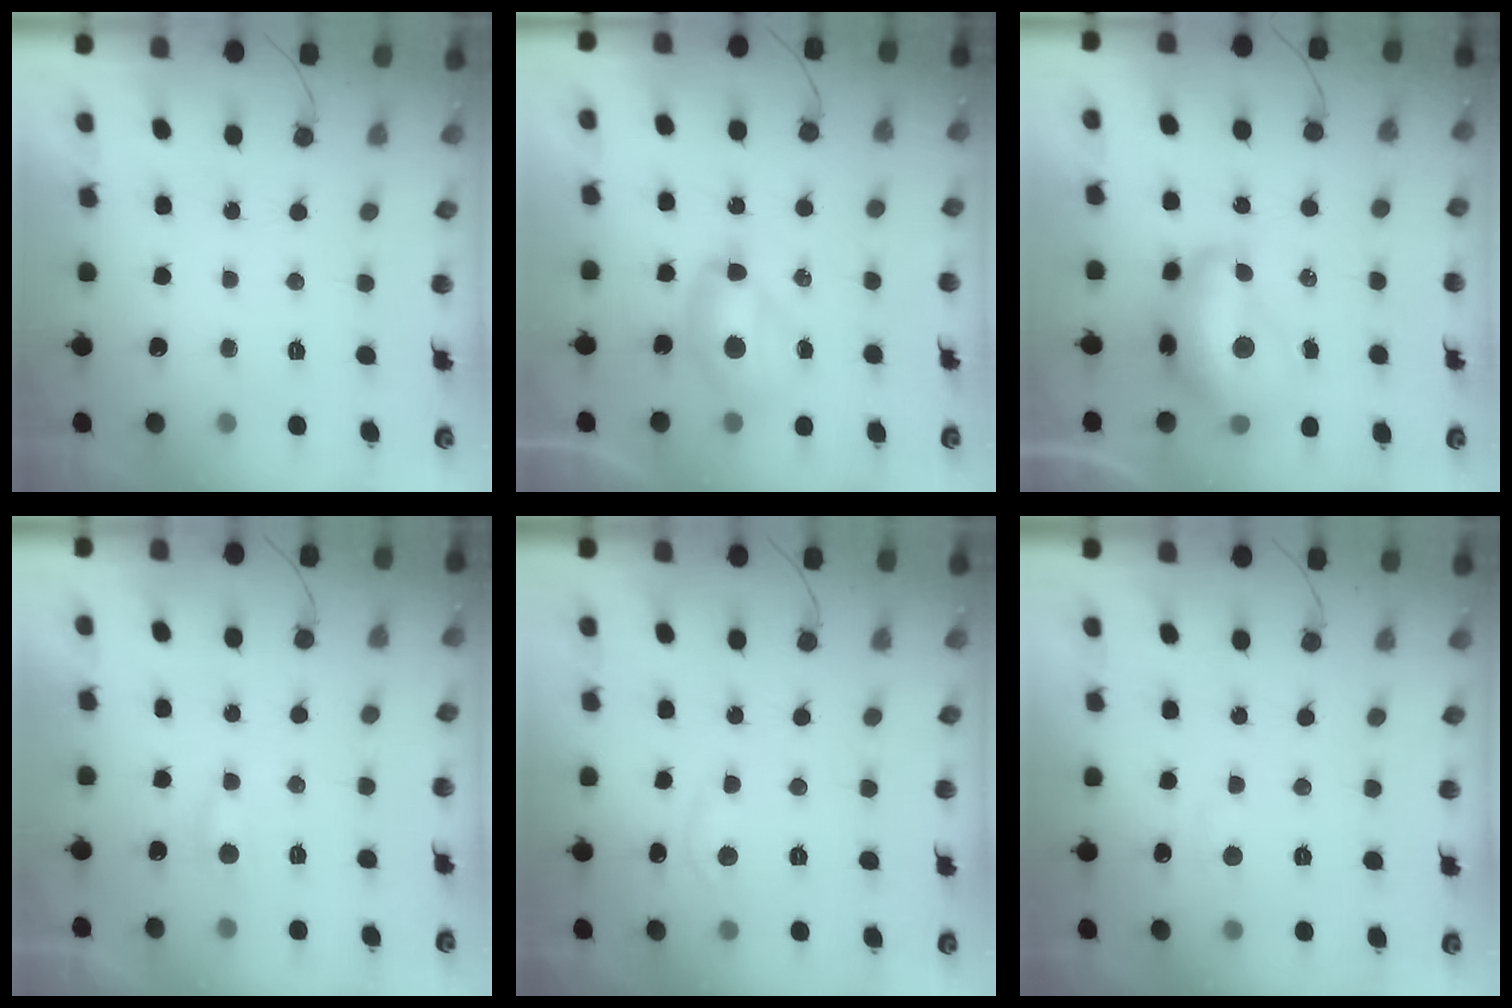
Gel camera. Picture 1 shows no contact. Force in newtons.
{"total": 9.0, "press": 9.0, "slide": 0.8}
{"total": 14.6, "press": 14.6, "slide": 1.0}
{"total": 3.6, "press": 3.6, "slide": 0.4}
{"total": 4.8, "press": 4.7, "slide": 0.6}
{"total": 4.9, "press": 4.8, "slide": 0.8}